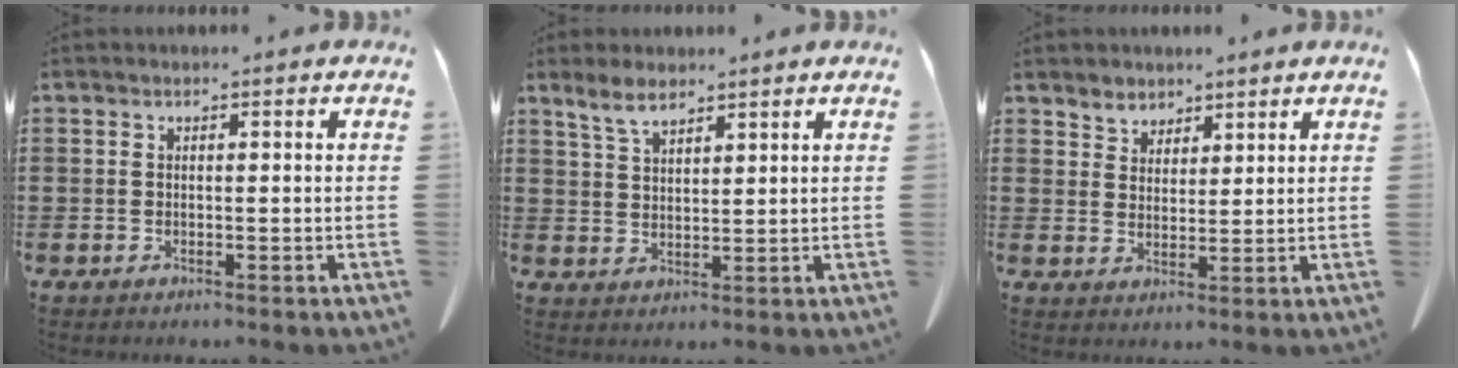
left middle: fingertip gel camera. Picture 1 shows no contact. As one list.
[{"total": 3.9, "force": [2.9, 1.4, 2.2], "torque": [-0.052, 0.000, 0.055]}, {"total": 3.3, "force": [2.9, 1.5, -0.3], "torque": [-0.007, -0.003, 0.057]}]